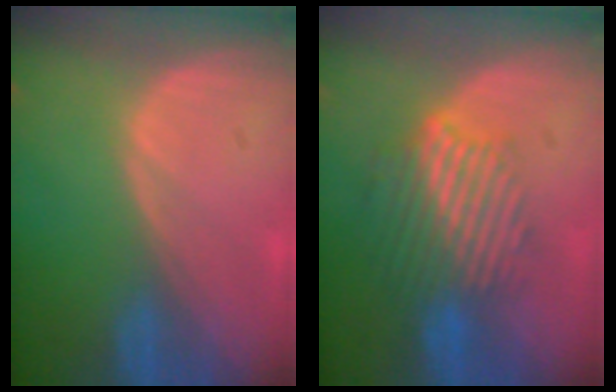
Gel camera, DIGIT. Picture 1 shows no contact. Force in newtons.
{"total": 9.7, "press": 8.1, "slide": 5.3}